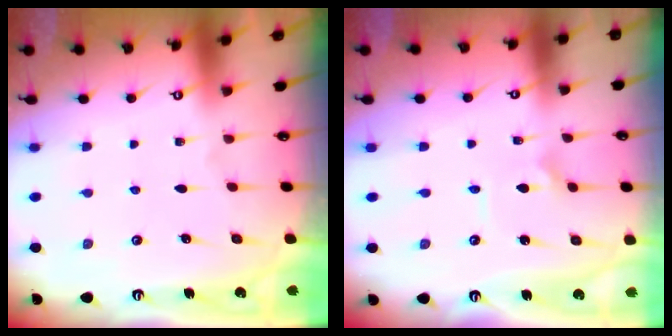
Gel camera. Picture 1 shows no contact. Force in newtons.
{"total": 1.7, "press": 1.7, "slide": 0.3}